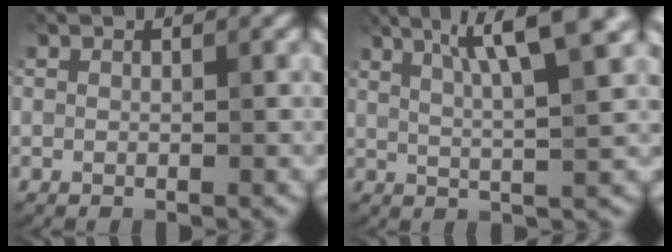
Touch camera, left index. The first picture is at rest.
{"total": 7.4, "force": [3.7, 1.3, 6.3], "torque": [-0.092, 0.014, 0.061]}